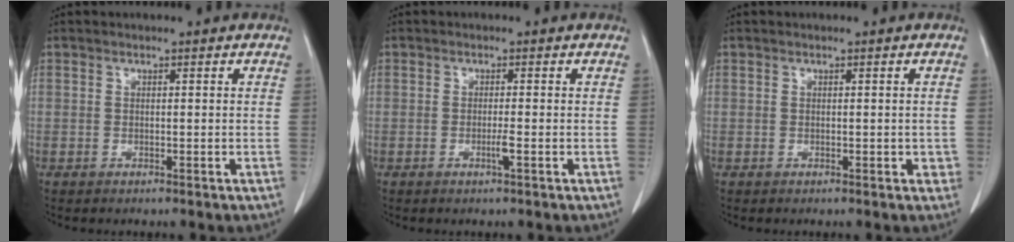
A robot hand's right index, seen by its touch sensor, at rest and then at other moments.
{"total": 1.4, "force": [-0.6, -0.2, 1.2], "torque": [-0.026, -0.002, -0.010]}
{"total": 1.4, "force": [-0.3, 1.0, 1.0], "torque": [-0.007, 0.007, 0.000]}